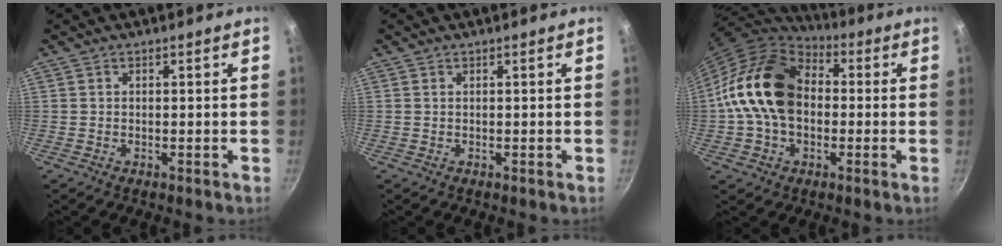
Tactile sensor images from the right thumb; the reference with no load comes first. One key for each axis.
{"total": 0.0}
{"total": 18.3, "fx": 0.2, "fy": 13.1, "fz": 12.8, "tx": -0.208, "ty": 0.038, "tz": -0.010}